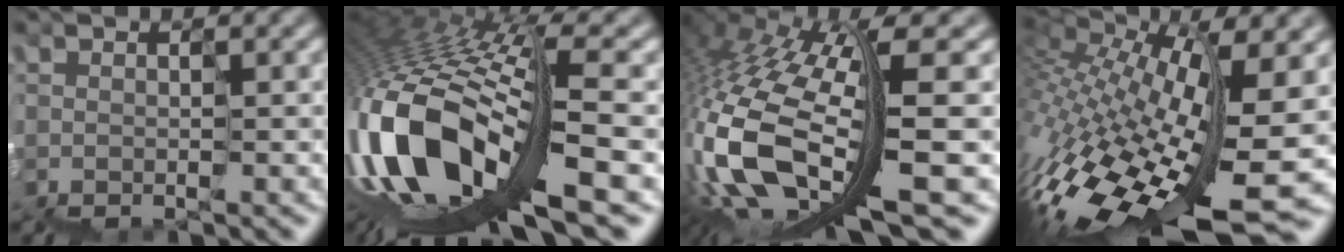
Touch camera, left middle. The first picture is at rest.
{"total": 12.8, "force": [-4.1, 5.0, 11.1], "torque": [-0.261, 0.019, -0.080]}
{"total": 11.4, "force": [-3.1, 4.0, 10.3], "torque": [-0.256, -0.006, -0.040]}
{"total": 12.0, "force": [-3.3, 4.3, 10.7], "torque": [-0.235, 0.003, -0.050]}